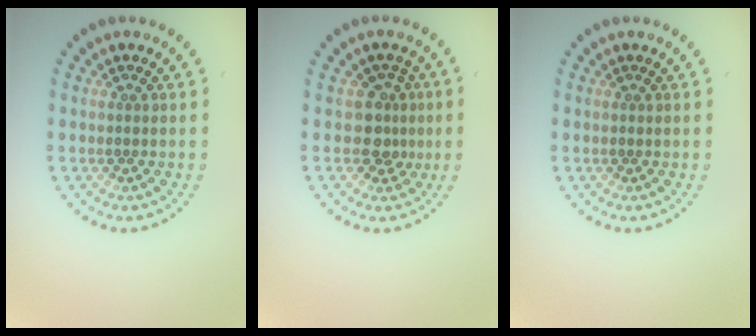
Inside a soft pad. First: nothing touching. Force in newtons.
{"total": 2.4, "press": 2.0, "slide": 1.4}
{"total": 0.0}